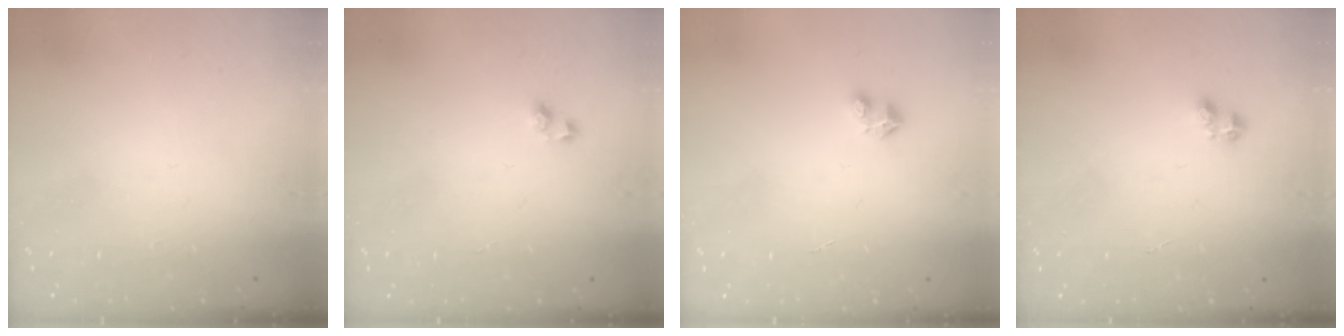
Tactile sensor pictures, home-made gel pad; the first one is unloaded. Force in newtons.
{"total": 2.4, "press": 2.0, "slide": 1.3}
{"total": 3.0, "press": 2.9, "slide": 0.2}
{"total": 2.2, "press": 2.1, "slide": 0.6}